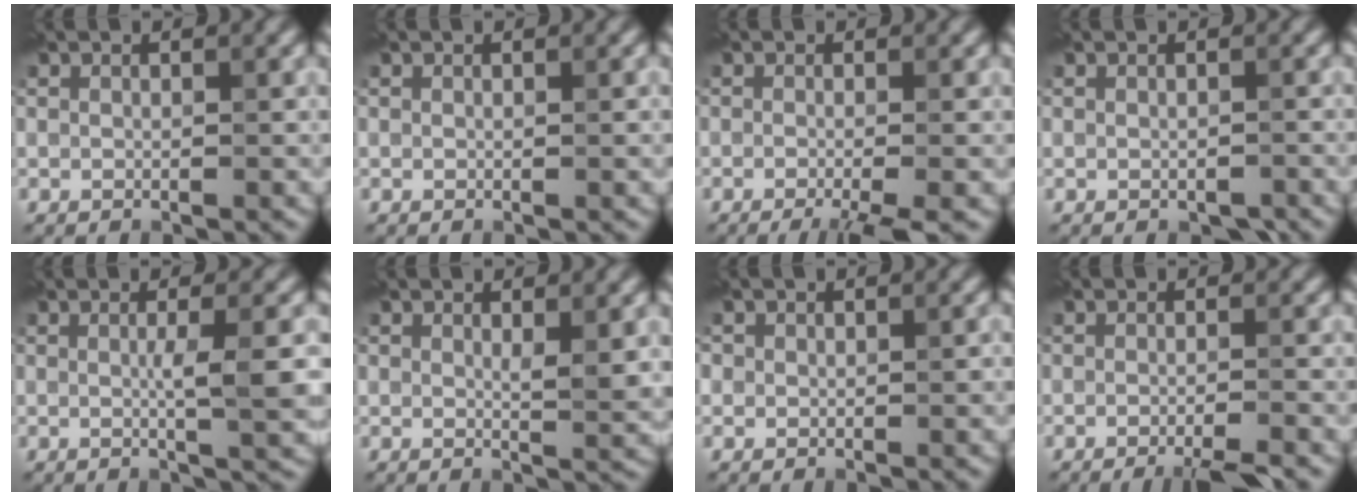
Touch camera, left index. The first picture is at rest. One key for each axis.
{"total": 0.0}
{"total": 3.3, "fx": -1.7, "fy": 0.7, "fz": 2.7, "tx": -0.035, "ty": -0.006, "tz": -0.033}
{"total": 0.7, "fx": -0.4, "fy": 0.4, "fz": 0.4, "tx": -0.006, "ty": -0.002, "tz": -0.005}
{"total": 3.8, "fx": 0.2, "fy": 0.7, "fz": 3.7, "tx": -0.053, "ty": -0.001, "tz": 0.004}
{"total": 1.9, "fx": 0.7, "fy": 0.4, "fz": 1.7, "tx": -0.024, "ty": -0.005, "tz": 0.012}
{"total": 0.8, "fx": 0.1, "fy": 0.8, "fz": 0.2, "tx": 0.000, "ty": -0.004, "tz": 0.002}
{"total": 2.8, "fx": -1.7, "fy": 0.4, "fz": 2.1, "tx": -0.025, "ty": -0.007, "tz": -0.036}